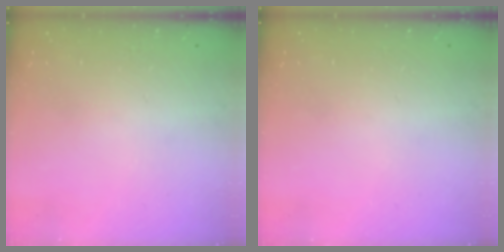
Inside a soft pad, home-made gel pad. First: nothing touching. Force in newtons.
{"total": 0.0}